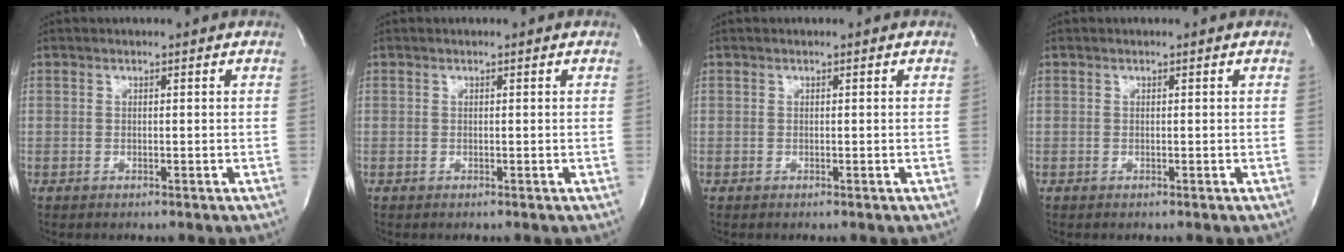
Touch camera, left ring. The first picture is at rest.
{"total": 0.0}
{"total": 0.0}
{"total": 0.0}